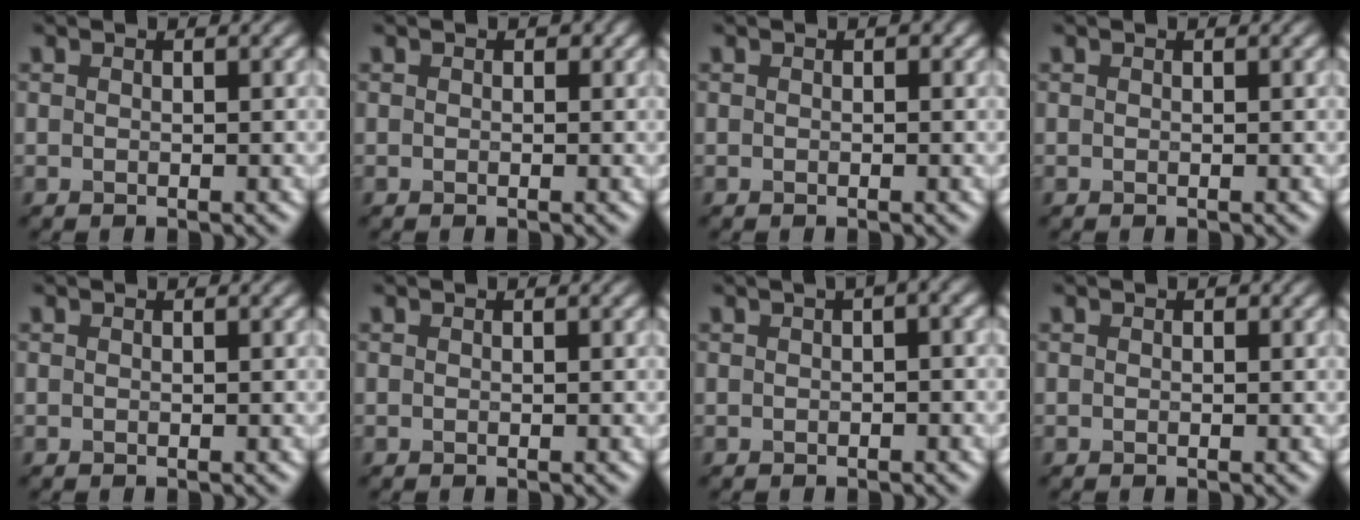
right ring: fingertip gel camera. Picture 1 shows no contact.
{"total": 1.0, "force": [0.3, 0.8, 0.5], "torque": [0.000, 0.003, -0.006]}
{"total": 1.0, "force": [0.3, 0.8, 0.6], "torque": [0.004, 0.005, -0.007]}
{"total": 0.0}
{"total": 0.0}
{"total": 0.0}
{"total": 3.9, "force": [1.1, 1.6, 3.3], "torque": [-0.026, 0.018, 0.000]}
{"total": 0.7, "force": [0.2, 0.5, 0.4], "torque": [-0.001, 0.000, -0.006]}